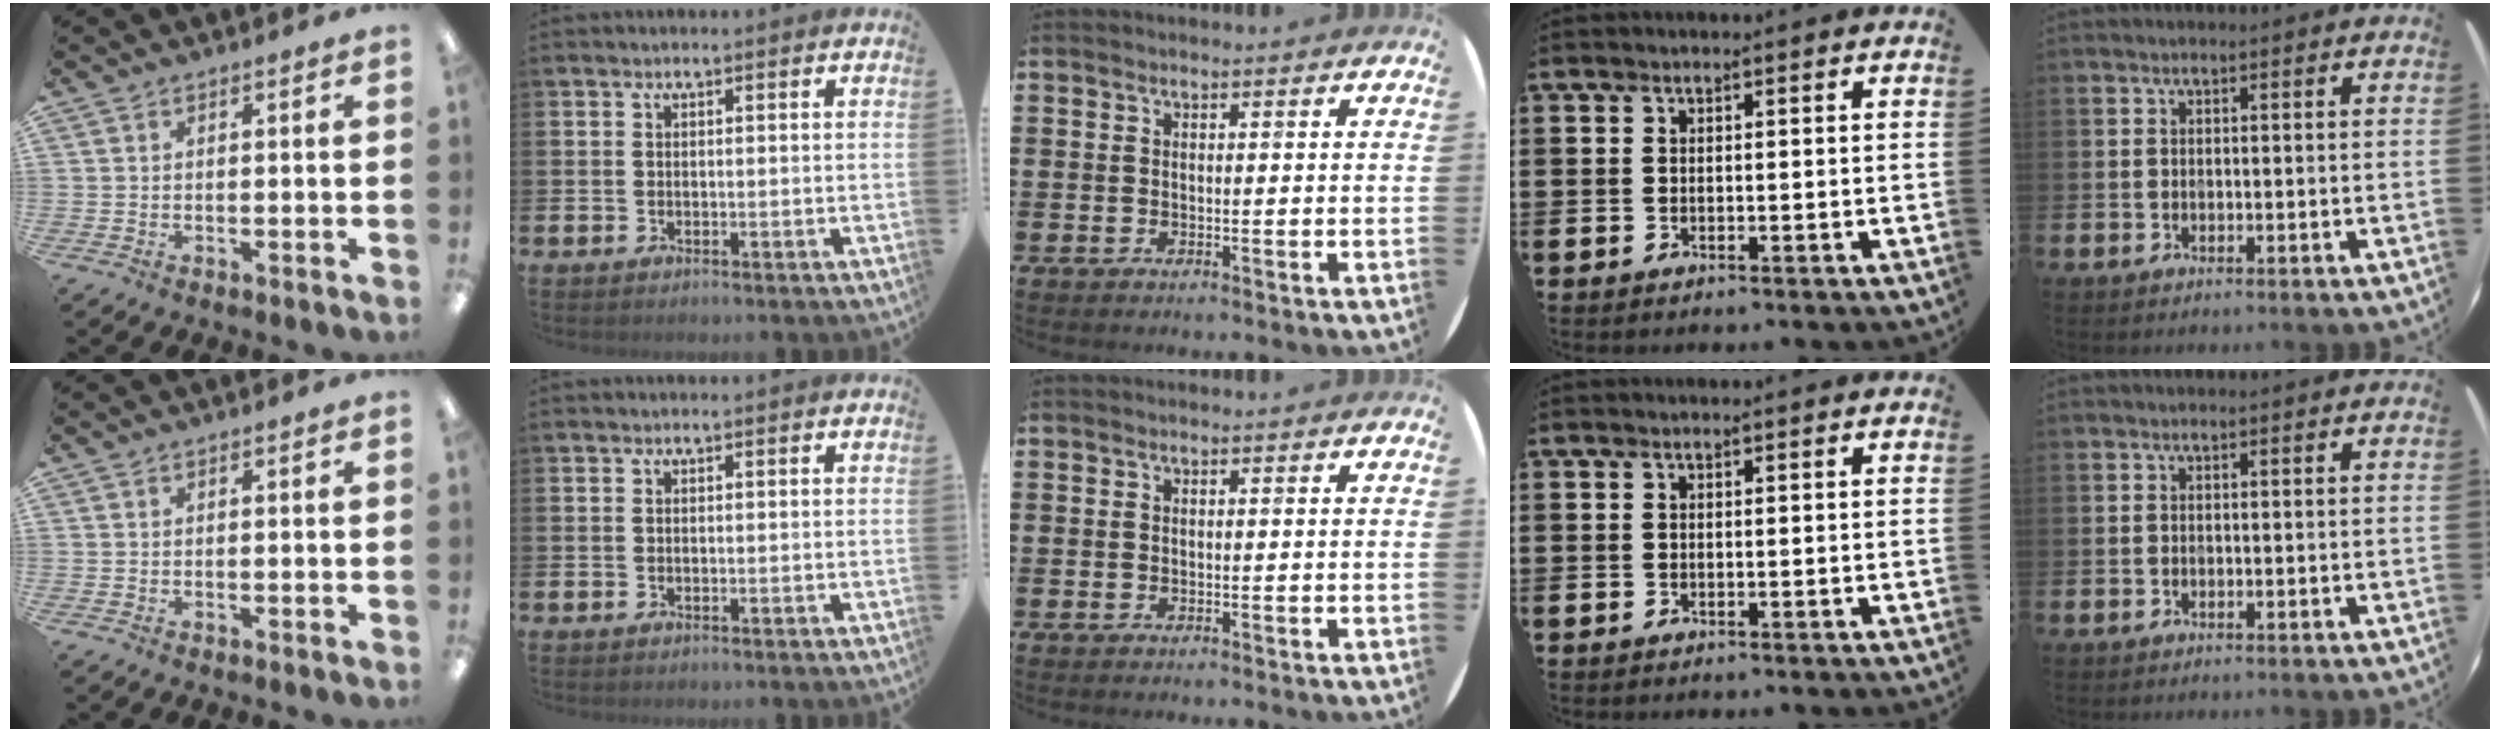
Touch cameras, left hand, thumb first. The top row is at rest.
{}